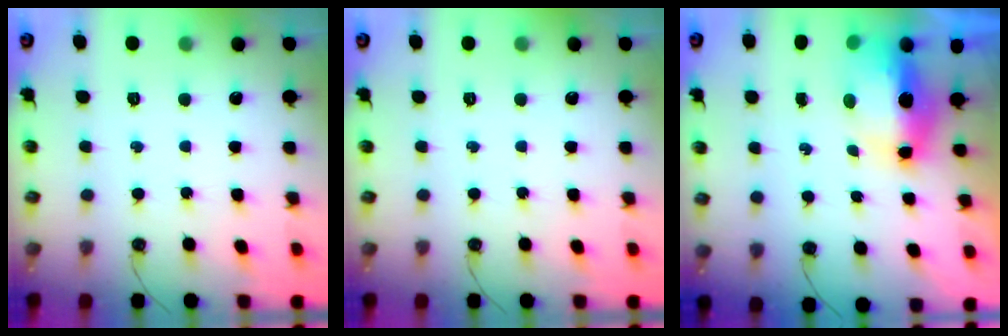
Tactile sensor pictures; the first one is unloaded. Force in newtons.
{"total": 0.0}
{"total": 7.6, "press": 7.5, "slide": 1.1}